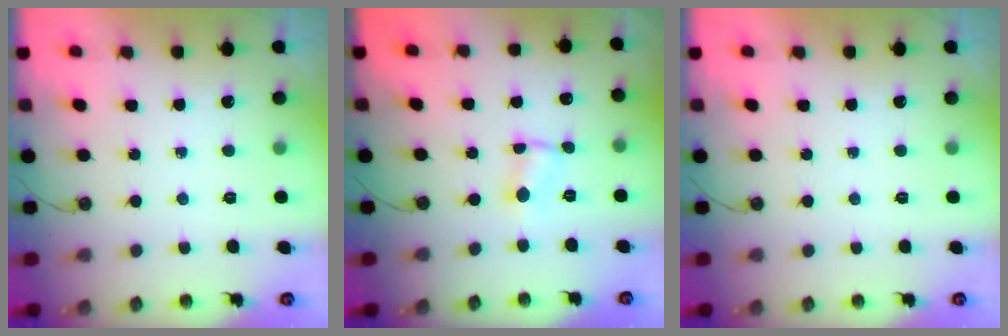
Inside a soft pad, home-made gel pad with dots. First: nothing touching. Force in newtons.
{"total": 1.5, "press": 1.5, "slide": 0.2}
{"total": 0.0}